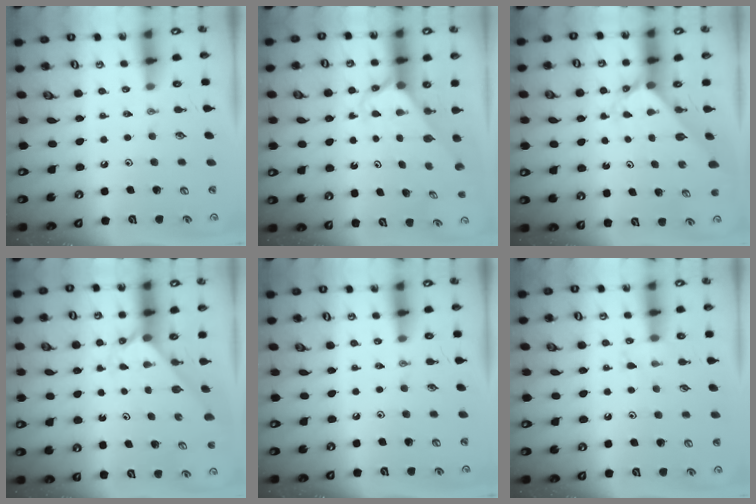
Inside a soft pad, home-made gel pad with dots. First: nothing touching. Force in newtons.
{"total": 2.7, "press": 2.7, "slide": 0.1}
{"total": 2.5, "press": 2.5, "slide": 0.2}
{"total": 1.9, "press": 1.9, "slide": 0.2}
{"total": 0.0}
{"total": 5.5, "press": 5.5, "slide": 0.7}